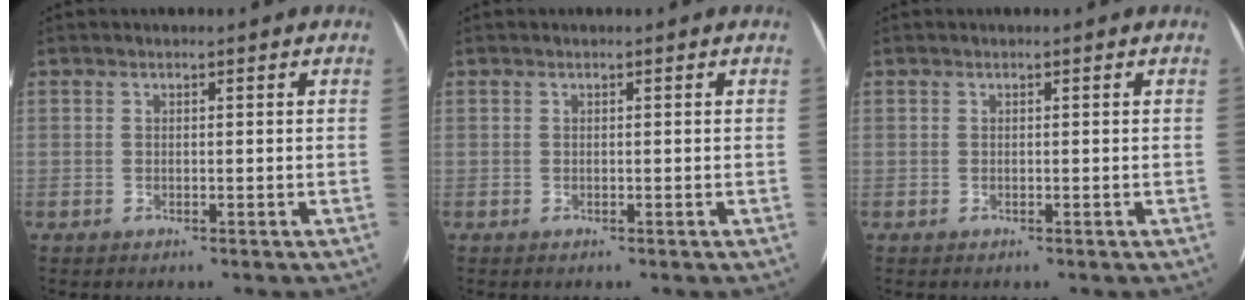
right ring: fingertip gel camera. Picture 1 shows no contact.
{"total": 0.0}
{"total": 0.0}